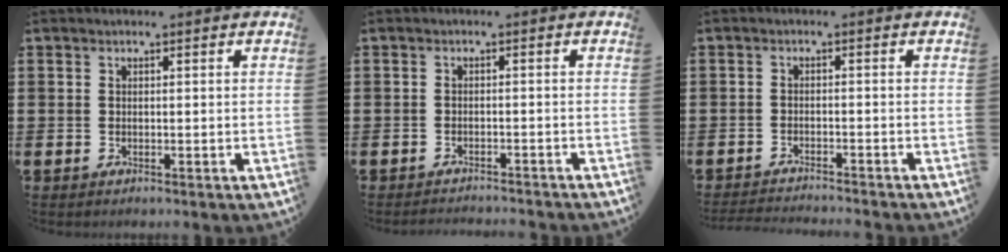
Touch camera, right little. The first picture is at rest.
{"total": 1.3, "force": [-1.3, -0.2, -0.1], "torque": [0.000, 0.004, -0.026]}
{"total": 1.7, "force": [-1.7, -0.3, 0.1], "torque": [-0.002, 0.002, -0.034]}